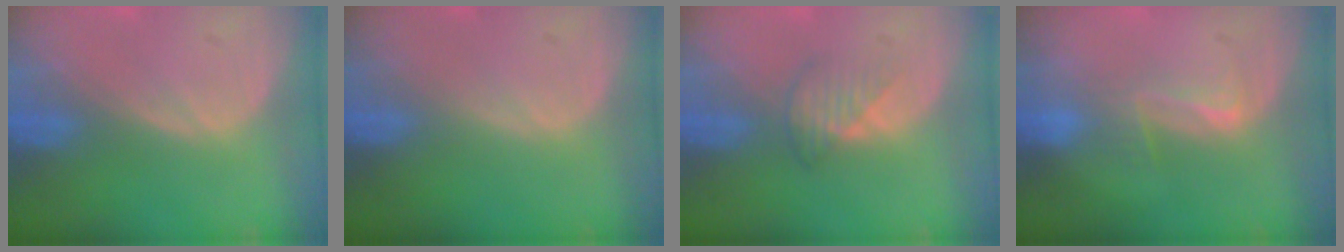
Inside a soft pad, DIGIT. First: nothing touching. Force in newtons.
{"total": 0.0}
{"total": 2.7, "press": 2.6, "slide": 0.5}
{"total": 3.0, "press": 2.7, "slide": 1.5}